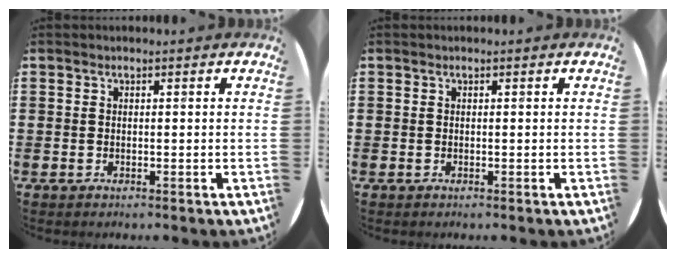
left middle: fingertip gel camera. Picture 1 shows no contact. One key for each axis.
{"total": 0.0}